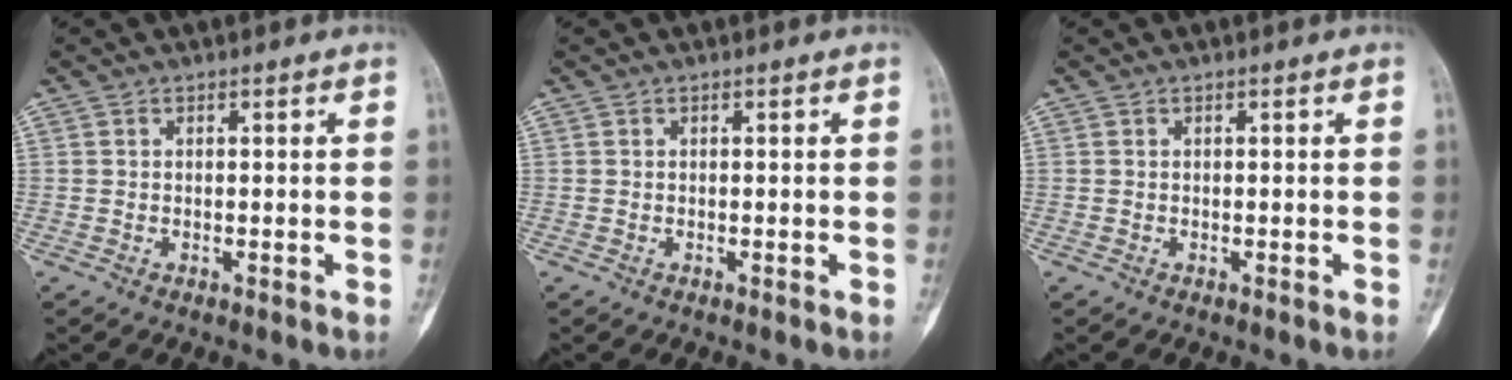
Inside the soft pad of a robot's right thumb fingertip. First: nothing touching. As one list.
[{"total": 0.0}, {"total": 0.0}]